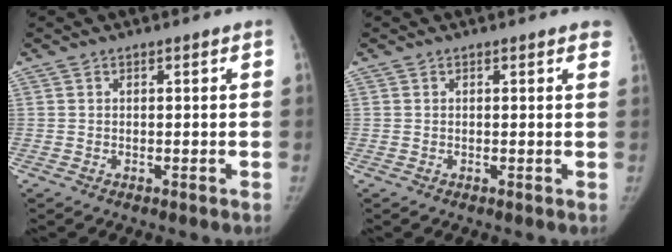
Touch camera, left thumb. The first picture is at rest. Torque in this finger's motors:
{"motor_torque": [0.09, -0.45, 0.51, -0.37, 0.11]}